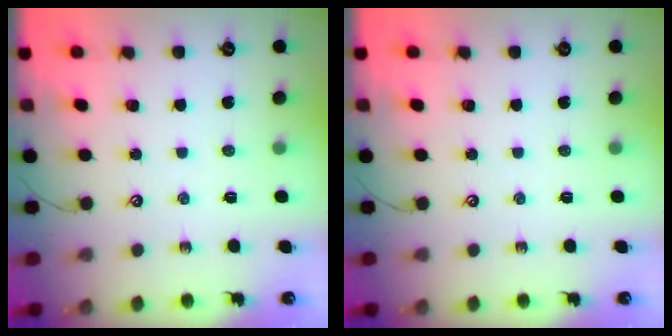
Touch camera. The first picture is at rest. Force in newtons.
{"total": 0.0}